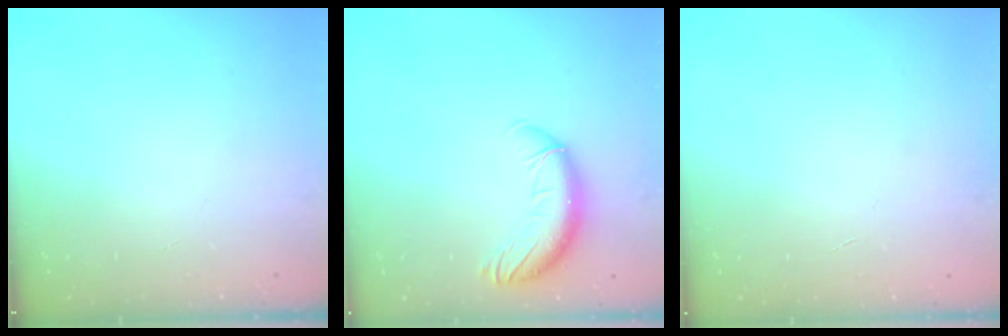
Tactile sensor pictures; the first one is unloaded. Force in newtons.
{"total": 11.0, "press": 10.8, "slide": 1.9}
{"total": 0.0}